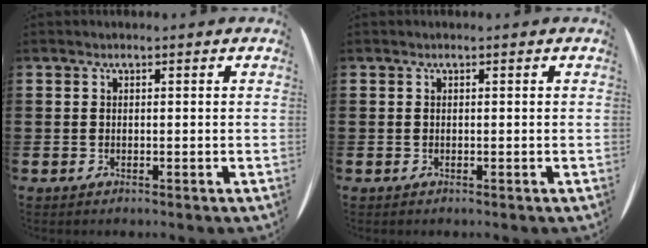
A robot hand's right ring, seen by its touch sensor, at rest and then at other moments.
{"total": 0.0}